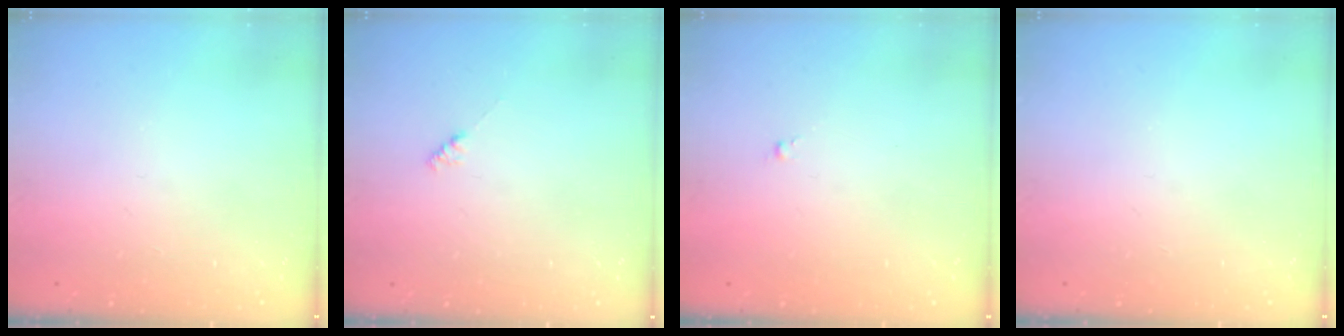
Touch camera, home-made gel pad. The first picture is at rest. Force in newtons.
{"total": 2.1, "press": 2.0, "slide": 0.5}
{"total": 0.0}
{"total": 0.0}